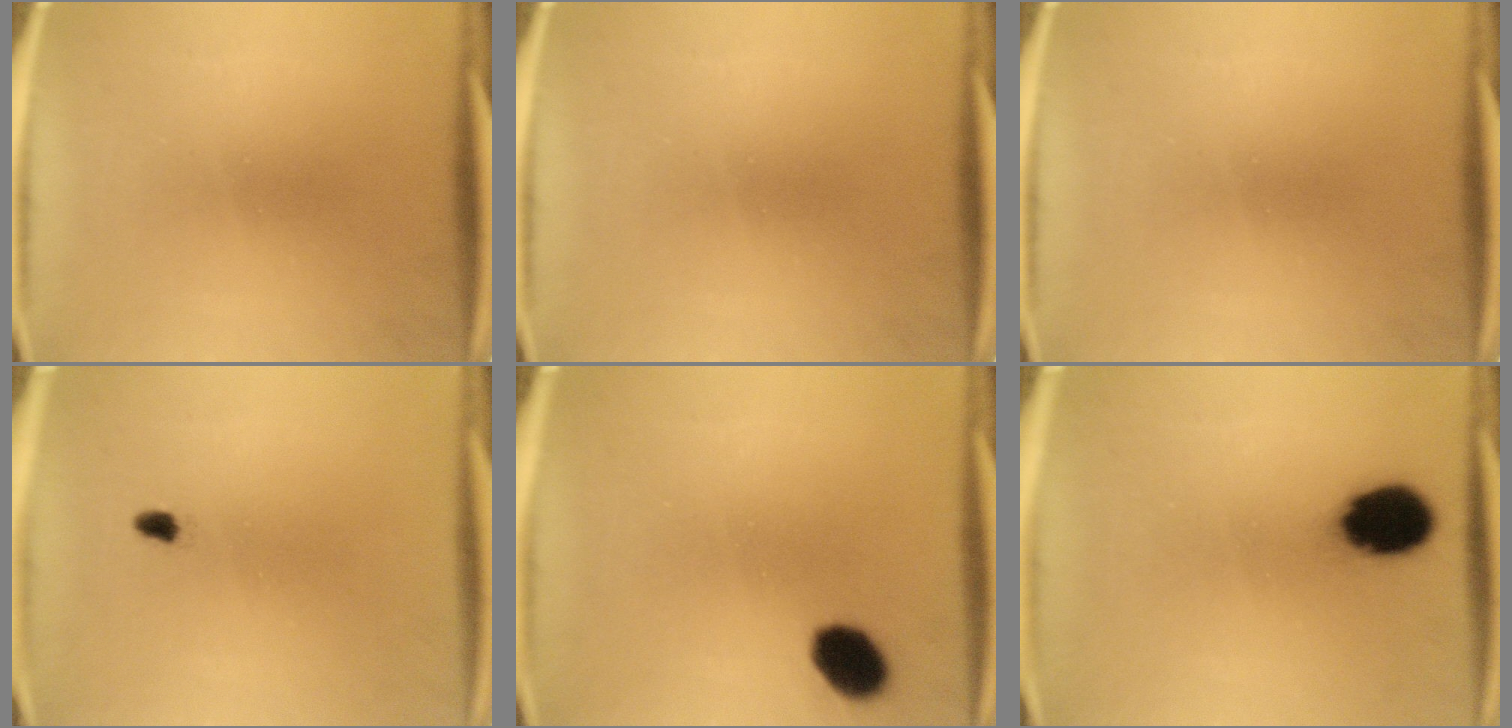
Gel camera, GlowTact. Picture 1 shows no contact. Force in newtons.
{"total": 0.0}
{"total": 0.0}
{"total": 1.3}
{"total": 7.3}
{"total": 11.8}